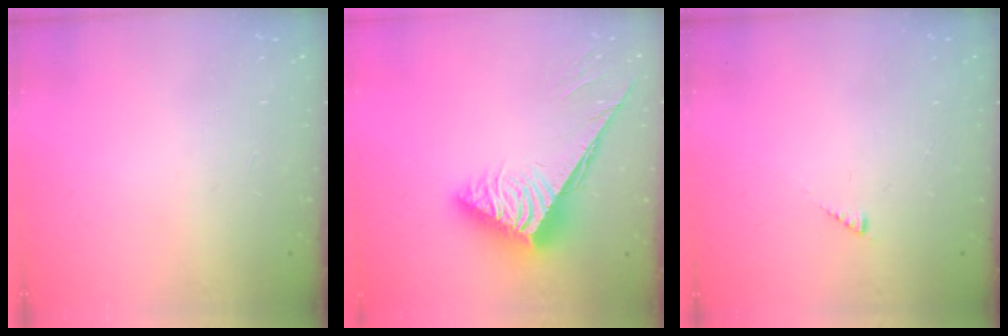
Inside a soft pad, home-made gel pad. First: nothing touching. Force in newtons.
{"total": 7.3, "press": 7.3, "slide": 0.2}
{"total": 2.0, "press": 2.0, "slide": 0.3}